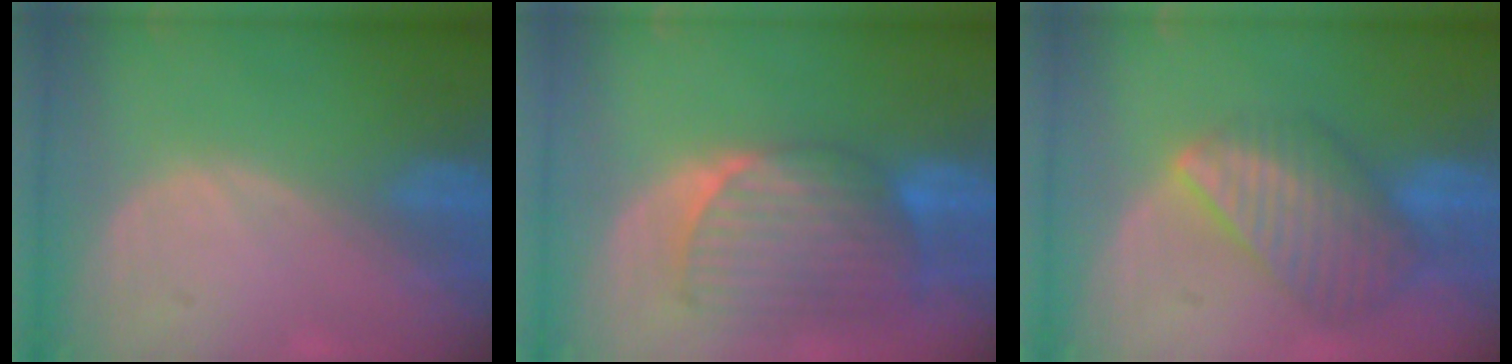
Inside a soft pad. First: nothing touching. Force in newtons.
{"total": 9.1, "press": 8.3, "slide": 3.7}
{"total": 8.7, "press": 7.6, "slide": 4.4}